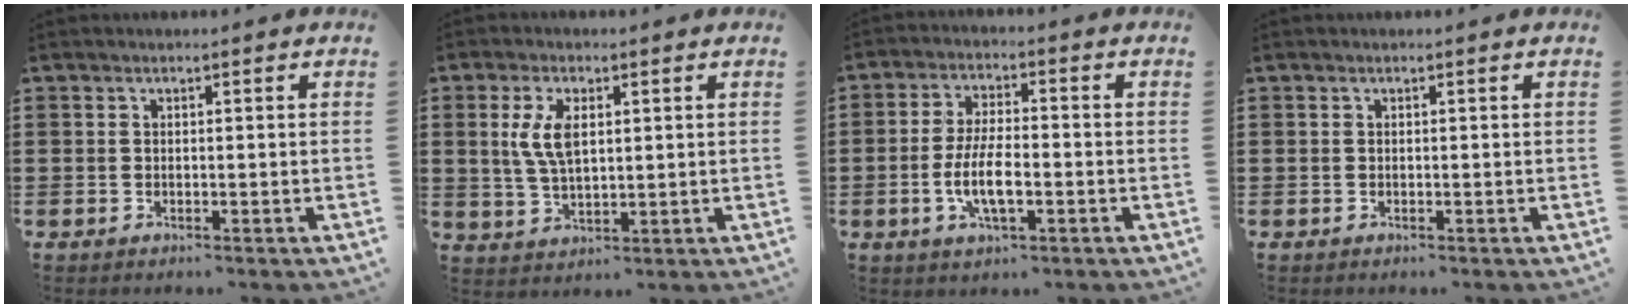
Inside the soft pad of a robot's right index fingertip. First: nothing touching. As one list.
[{"total": 6.2, "force": [1.5, 2.9, 5.3], "torque": [-0.118, 0.006, 0.022]}, {"total": 7.0, "force": [-1.9, 2.4, 6.2], "torque": [-0.139, -0.007, -0.042]}, {"total": 0.0}]